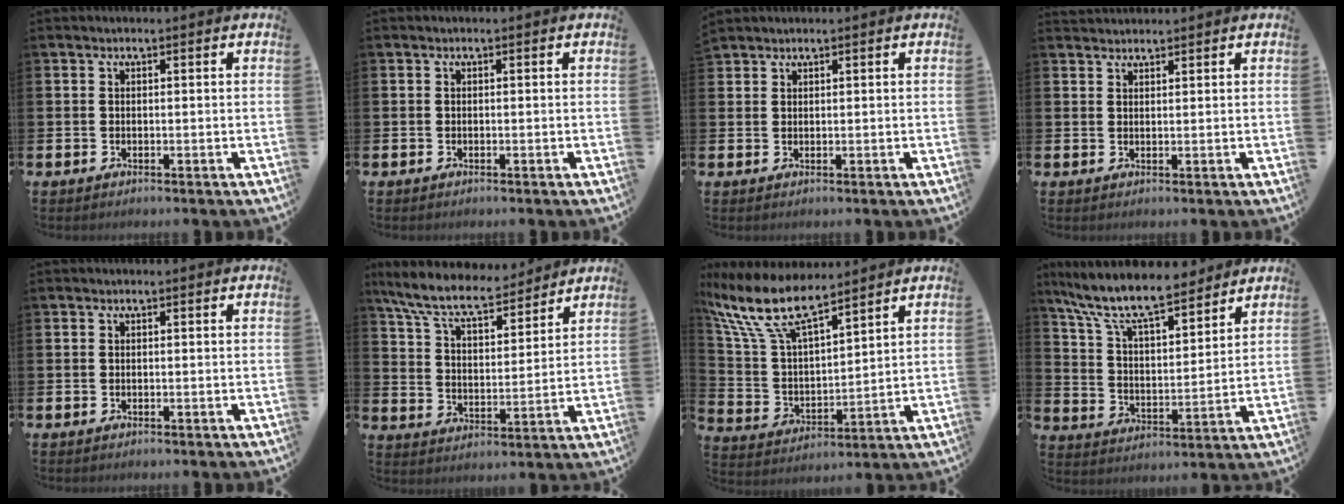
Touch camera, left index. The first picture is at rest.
{"total": 0.0}
{"total": 0.9, "force": [0.9, 0.2, 0.0], "torque": [0.001, 0.002, 0.016]}
{"total": 1.7, "force": [1.6, 0.4, -0.1], "torque": [0.007, -0.006, 0.029]}
{"total": 0.0}
{"total": 9.7, "force": [8.7, 2.4, 3.7], "torque": [-0.111, -0.047, 0.154]}
{"total": 11.6, "force": [9.5, 3.2, 6.0], "torque": [-0.155, -0.041, 0.170]}
{"total": 10.5, "force": [9.2, 2.4, 4.4], "torque": [-0.120, -0.054, 0.159]}